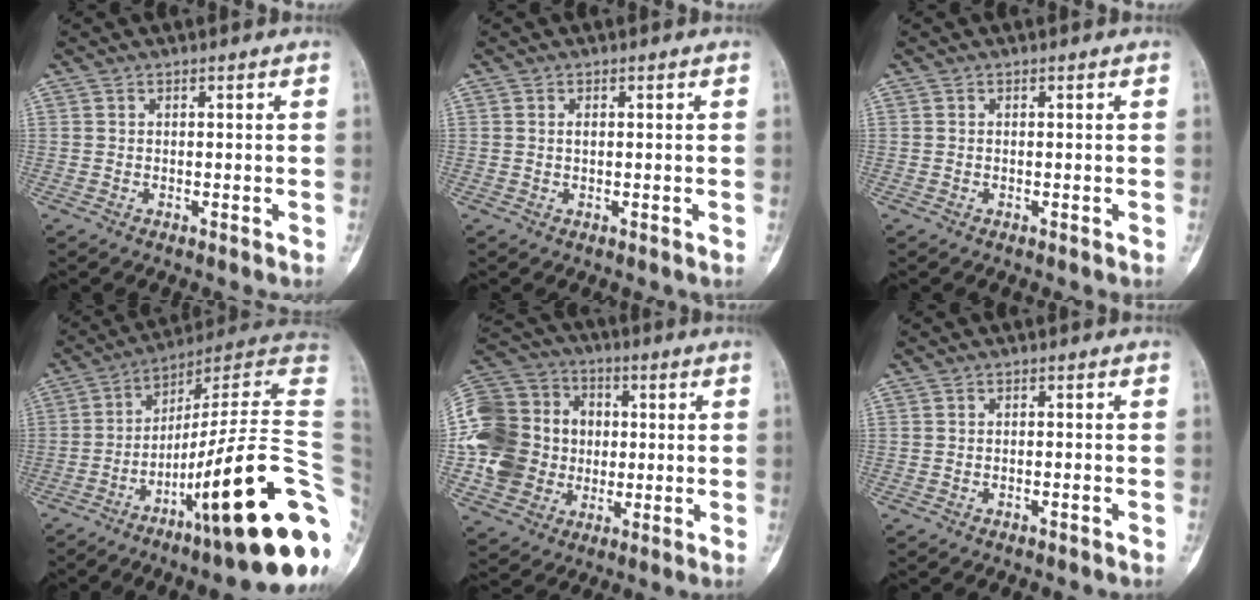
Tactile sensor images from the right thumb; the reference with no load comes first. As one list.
[{"total": 0.7, "force": [0.2, 0.3, 0.6], "torque": [-0.008, 0.003, 0.002]}, {"total": 0.0}, {"total": 28.9, "force": [-8.1, 4.8, 27.3], "torque": [-0.325, 0.051, -0.124]}, {"total": 21.3, "force": [-0.5, 18.3, 10.9], "torque": [-0.214, 0.034, 0.001]}, {"total": 0.8, "force": [-0.6, 0.2, 0.5], "torque": [-0.018, 0.010, -0.007]}]